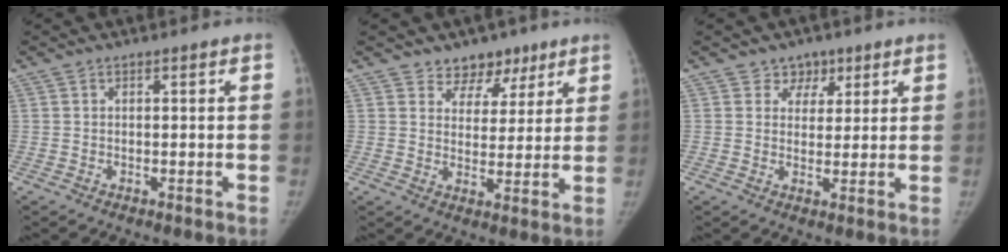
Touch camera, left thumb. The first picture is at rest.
{"total": 6.8, "force": [4.8, 4.7, 1.1], "torque": [0.027, -0.028, 0.074]}
{"total": 4.2, "force": [2.5, 3.4, 0.4], "torque": [0.024, -0.010, 0.035]}